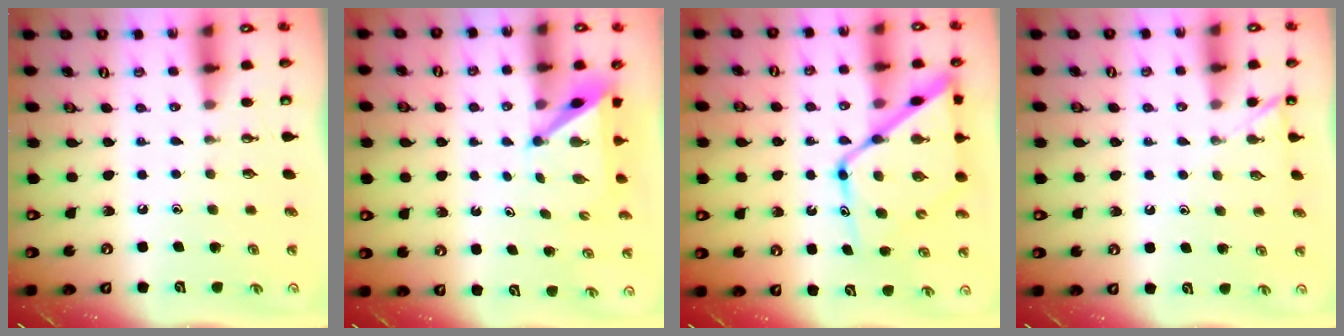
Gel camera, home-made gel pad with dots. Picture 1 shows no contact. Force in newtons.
{"total": 4.4, "press": 4.4, "slide": 0.4}
{"total": 15.7, "press": 15.6, "slide": 1.3}
{"total": 2.1, "press": 2.1, "slide": 0.3}